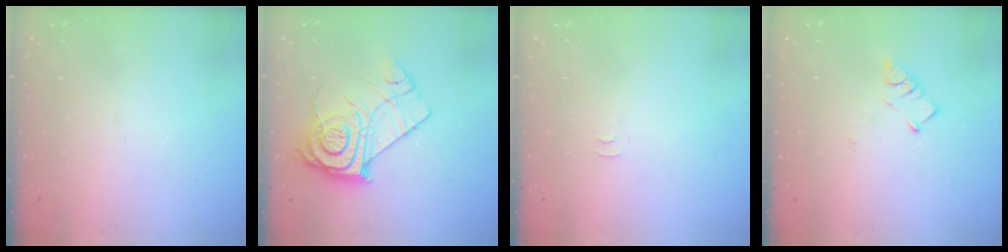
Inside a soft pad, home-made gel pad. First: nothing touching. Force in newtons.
{"total": 13.5, "press": 13.5, "slide": 1.0}
{"total": 3.1, "press": 3.0, "slide": 0.5}
{"total": 3.7, "press": 3.7, "slide": 0.4}